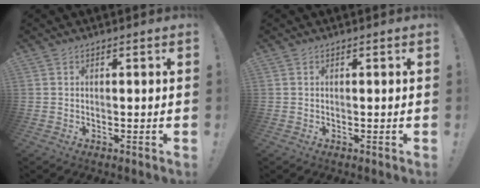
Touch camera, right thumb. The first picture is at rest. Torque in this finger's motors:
{"motor_torque": [-0.02, -0.14, 0.01, 0.24, 0.03]}